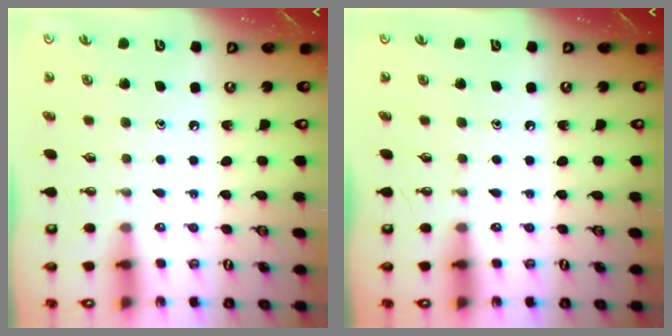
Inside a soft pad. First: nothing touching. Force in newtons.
{"total": 0.0}